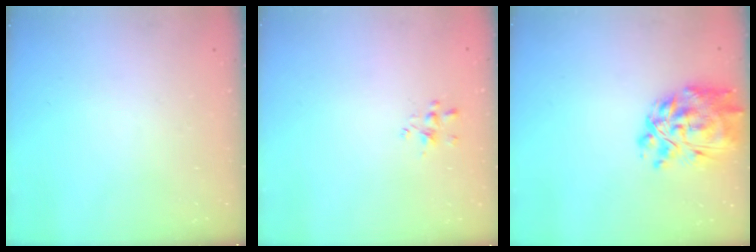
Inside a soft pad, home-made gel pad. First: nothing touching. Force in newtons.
{"total": 1.6, "press": 1.5, "slide": 0.5}
{"total": 13.9, "press": 13.1, "slide": 4.7}